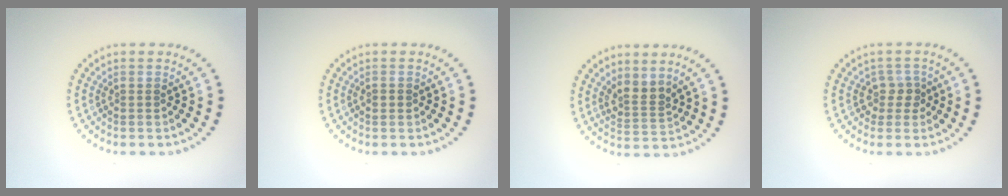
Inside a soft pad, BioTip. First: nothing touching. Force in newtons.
{"total": 1.0, "press": 1.0, "slide": 0.0}
{"total": 2.4, "press": 1.8, "slide": 1.7}
{"total": 2.0, "press": 1.7, "slide": 1.1}